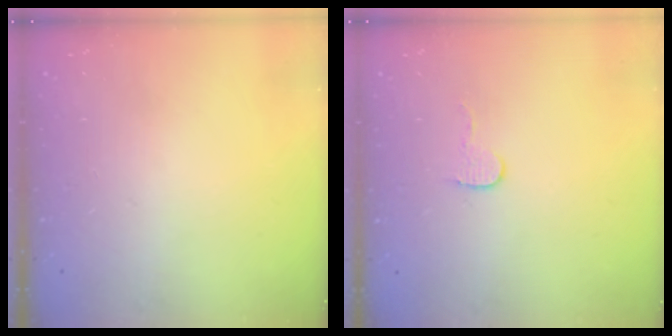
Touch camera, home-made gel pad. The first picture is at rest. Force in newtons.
{"total": 5.5, "press": 5.5, "slide": 0.4}